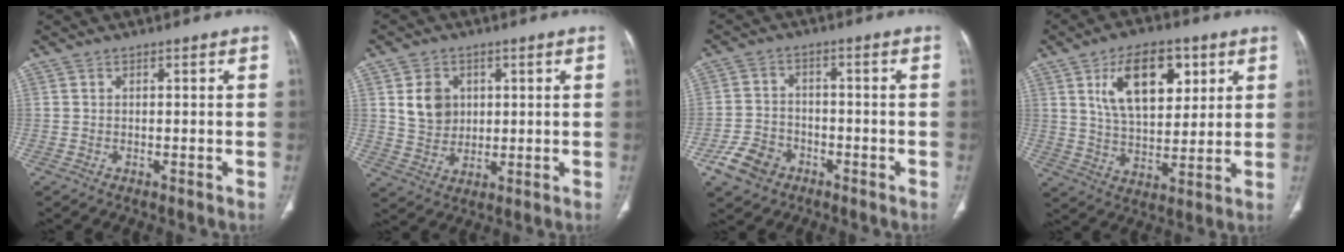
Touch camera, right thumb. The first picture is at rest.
{"total": 7.2, "force": [2.0, 6.0, 3.6], "torque": [-0.038, -0.012, 0.045]}
{"total": 7.1, "force": [-3.9, 5.2, 2.8], "torque": [-0.044, 0.023, -0.069]}
{"total": 15.2, "force": [6.0, 8.2, 11.2], "torque": [-0.145, -0.022, 0.110]}